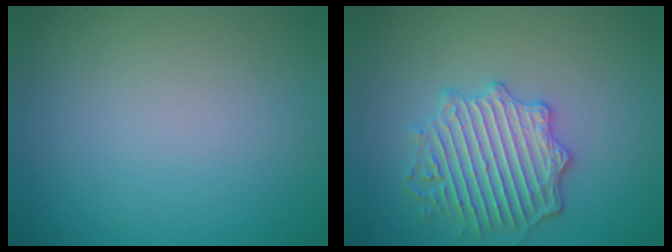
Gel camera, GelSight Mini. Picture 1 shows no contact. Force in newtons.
{"total": 4.2, "press": 4.1, "slide": 1.0}